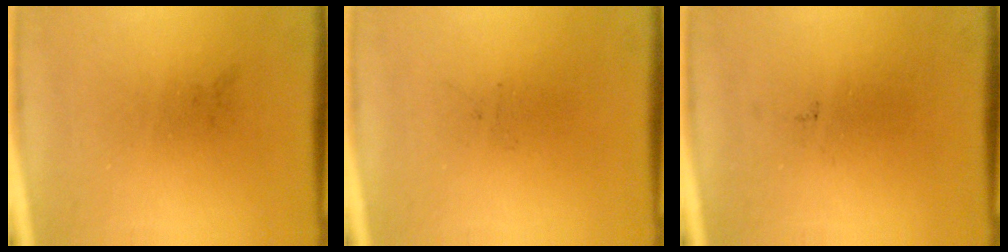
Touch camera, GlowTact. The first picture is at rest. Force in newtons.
{"total": 0.0}
{"total": 0.0}